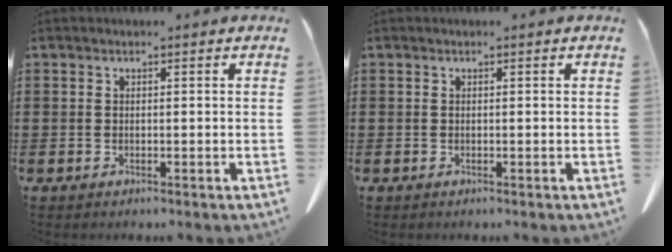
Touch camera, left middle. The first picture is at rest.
{"total": 0.0}